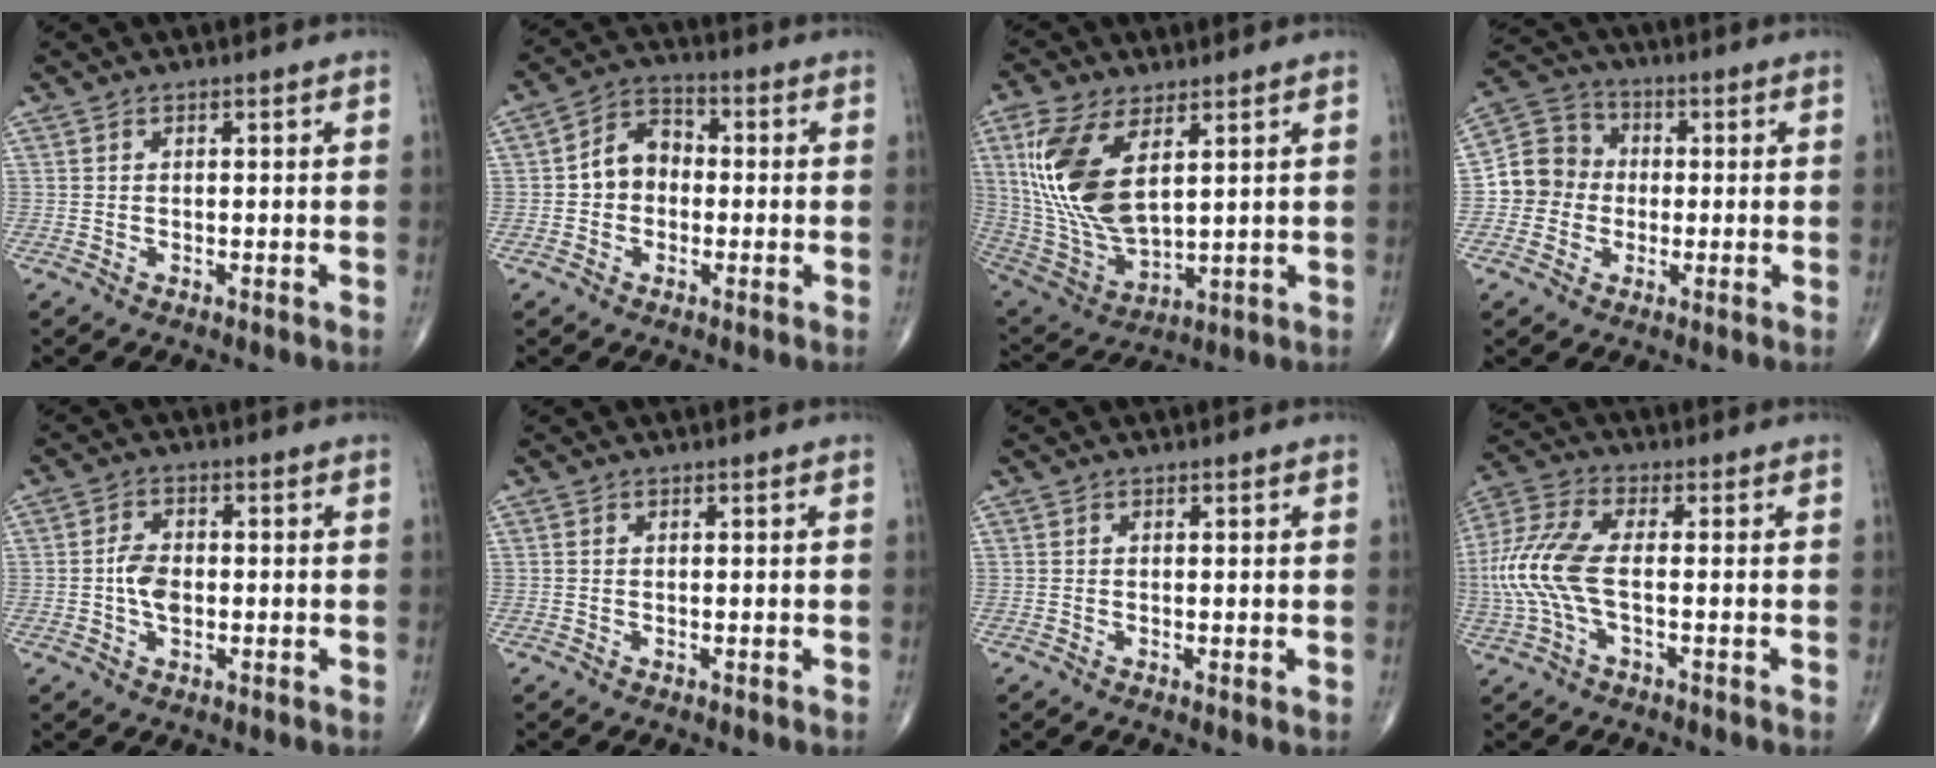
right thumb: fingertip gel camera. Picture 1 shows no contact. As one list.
[{"total": 7.4, "force": [-0.4, 5.9, 4.4], "torque": [-0.052, 0.028, -0.022]}, {"total": 17.0, "force": [5.6, 8.1, 13.8], "torque": [-0.287, -0.024, 0.121]}, {"total": 9.4, "force": [-0.9, 8.7, 3.3], "torque": [-0.036, 0.030, -0.027]}, {"total": 4.6, "force": [-0.5, 2.9, 3.6], "torque": [-0.063, 0.006, -0.014]}, {"total": 0.0}, {"total": 0.6, "force": [0.0, 0.2, 0.6], "torque": [-0.013, -0.004, -0.003]}, {"total": 11.4, "force": [-1.2, 4.6, 10.4], "torque": [-0.263, 0.022, -0.028]}]